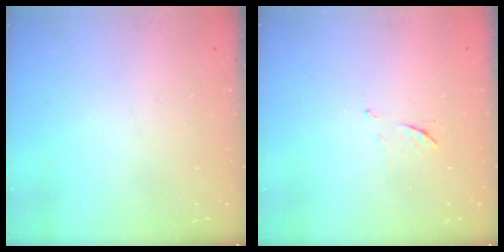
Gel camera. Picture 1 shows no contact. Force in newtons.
{"total": 5.5, "press": 5.4, "slide": 0.7}